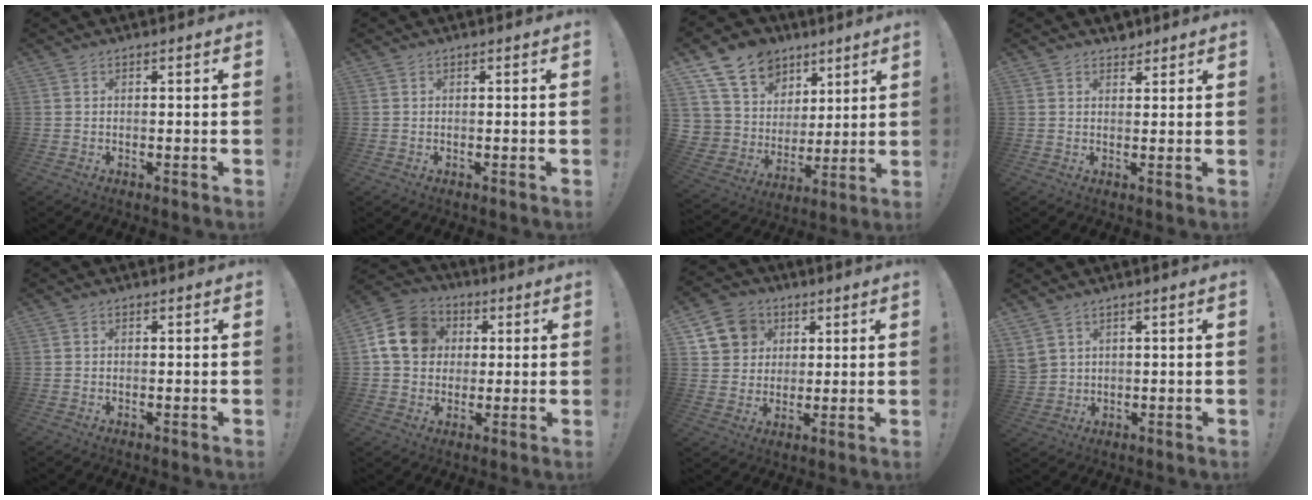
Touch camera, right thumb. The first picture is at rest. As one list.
[{"total": 0.0}, {"total": 12.9, "force": [7.7, 9.9, 3.1], "torque": [-0.067, -0.053, 0.168]}, {"total": 2.7, "force": [2.2, 1.6, 0.4], "torque": [0.002, -0.012, 0.039]}, {"total": 0.0}, {"total": 14.8, "force": [3.0, 12.5, 7.3], "torque": [-0.111, 0.009, 0.066]}, {"total": 10.8, "force": [4.9, 8.9, 3.7], "torque": [-0.055, -0.017, 0.100]}, {"total": 4.0, "force": [2.6, 2.8, 1.3], "torque": [-0.032, -0.006, 0.056]}]